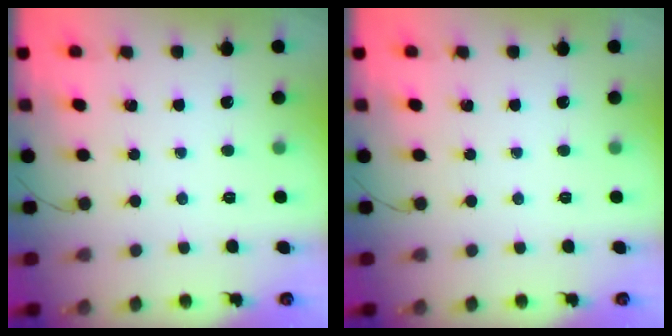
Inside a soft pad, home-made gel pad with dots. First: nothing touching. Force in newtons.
{"total": 0.0}